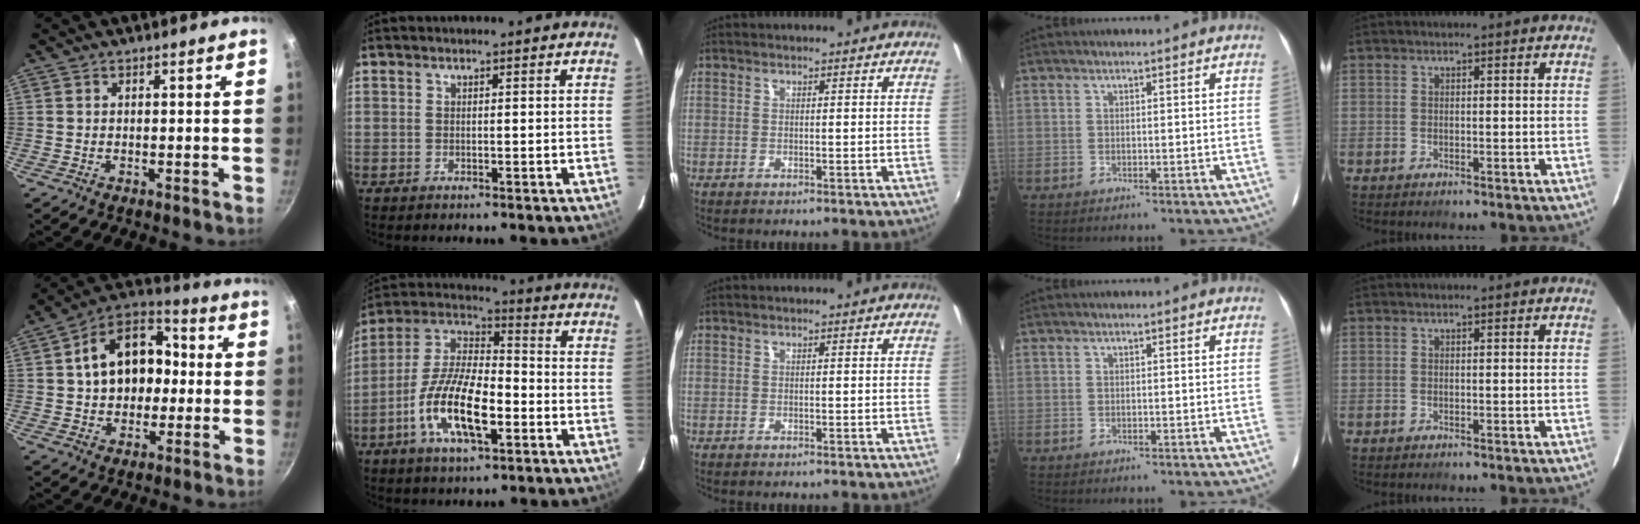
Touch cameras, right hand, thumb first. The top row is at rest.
{"thumb": {"total": 16.5, "force": [1.2, 12.1, 11.1], "torque": [-0.140, 0.036, 0.005]}, "index": {"total": 15.6, "force": [-5.8, 6.0, 13.2], "torque": [-0.268, -0.005, -0.109]}}